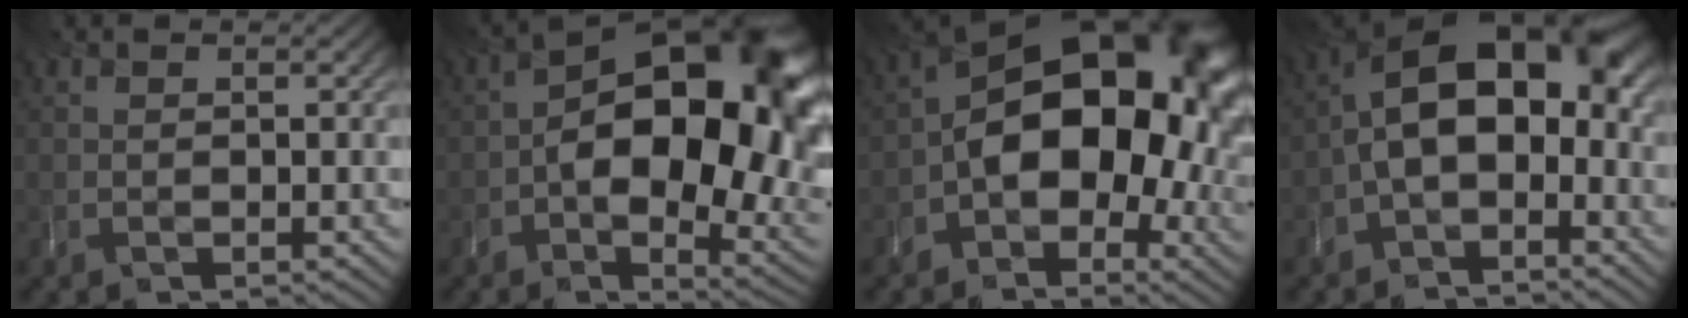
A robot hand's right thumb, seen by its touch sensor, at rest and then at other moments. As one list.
[{"total": 18.6, "force": [-0.4, 10.5, 15.3], "torque": [-0.215, -0.006, -0.008]}, {"total": 17.8, "force": [-1.5, 11.0, 13.9], "torque": [-0.164, -0.001, -0.033]}, {"total": 13.2, "force": [-1.7, 7.7, 10.6], "torque": [-0.178, 0.010, -0.042]}]